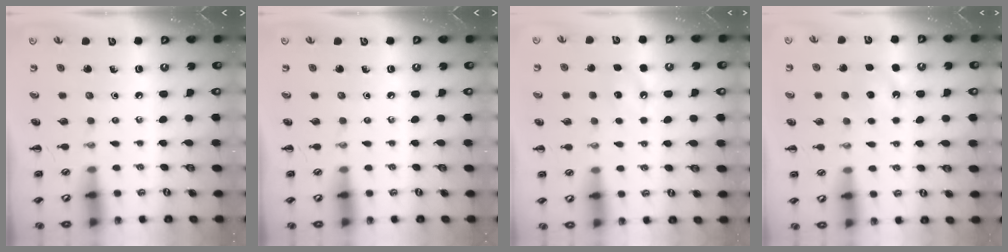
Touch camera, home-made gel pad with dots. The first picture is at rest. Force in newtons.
{"total": 0.0}
{"total": 6.0, "press": 5.7, "slide": 1.6}
{"total": 6.0, "press": 5.7, "slide": 1.8}